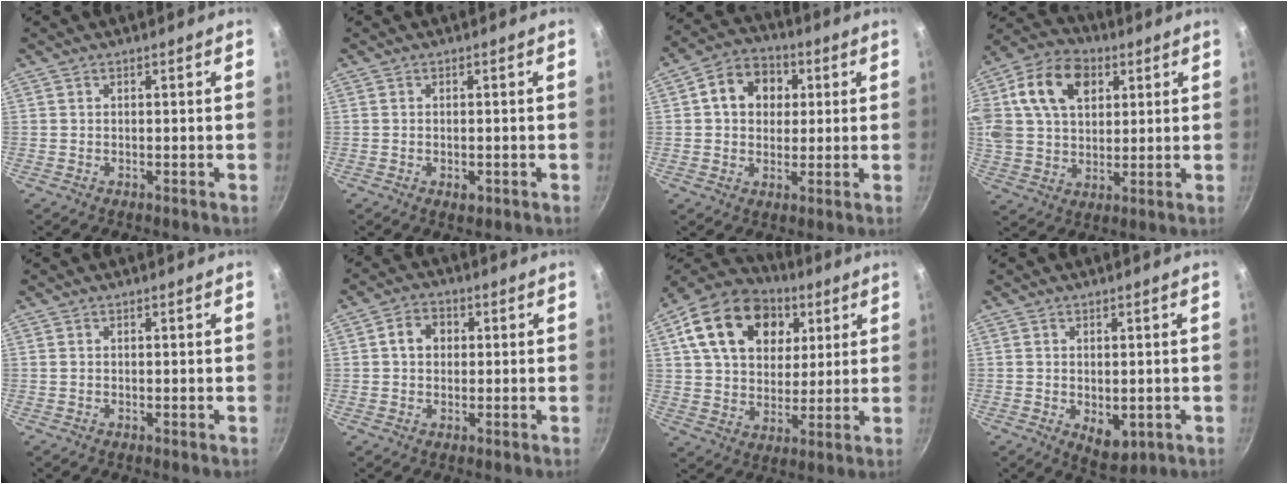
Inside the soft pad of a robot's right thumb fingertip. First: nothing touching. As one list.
[{"total": 1.9, "force": [-0.7, 1.1, 1.4], "torque": [-0.021, -0.002, -0.010]}, {"total": 10.5, "force": [2.5, 8.5, 5.7], "torque": [-0.063, 0.014, 0.025]}, {"total": 22.4, "force": [7.5, 15.7, 14.1], "torque": [-0.282, 0.023, 0.124]}, {"total": 0.0}, {"total": 6.9, "force": [1.3, 5.7, 3.6], "torque": [-0.031, 0.011, 0.007]}, {"total": 21.4, "force": [7.8, 15.2, 12.8], "torque": [-0.199, 0.001, 0.124]}, {"total": 5.6, "force": [-0.8, 3.5, 4.3], "torque": [-0.052, -0.011, -0.002]}]